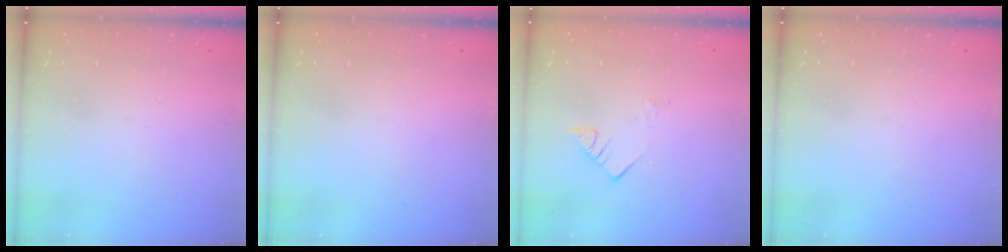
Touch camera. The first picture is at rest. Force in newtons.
{"total": 0.0}
{"total": 3.6, "press": 3.6, "slide": 0.5}
{"total": 0.0}